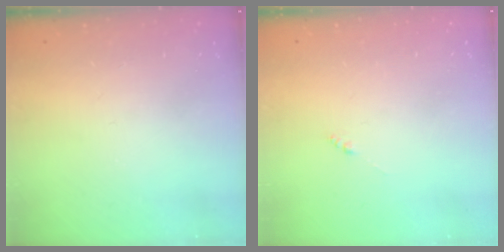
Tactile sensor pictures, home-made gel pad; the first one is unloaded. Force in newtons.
{"total": 0.0}